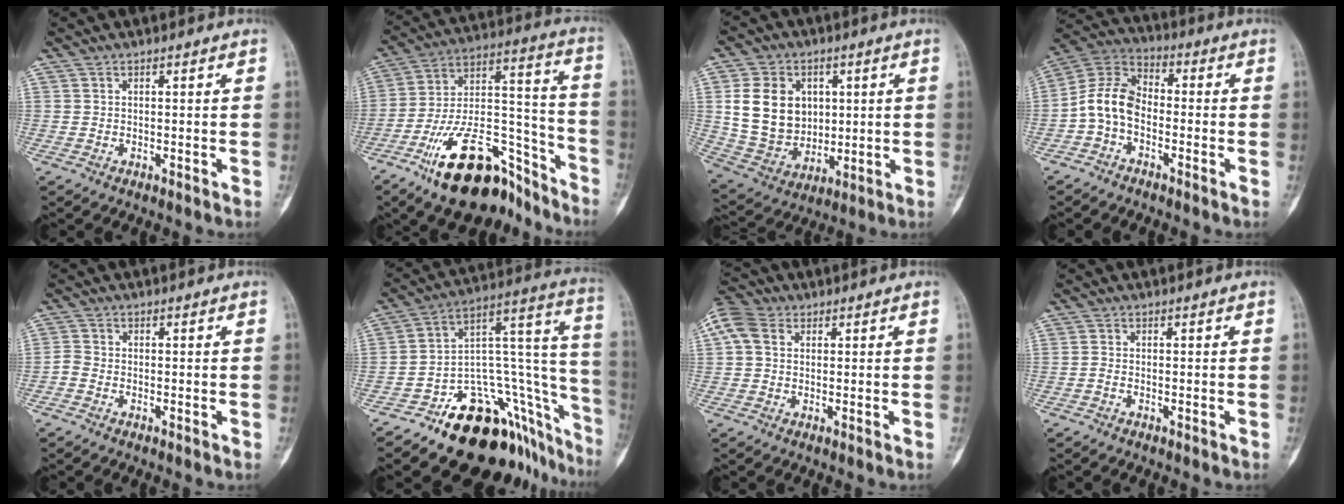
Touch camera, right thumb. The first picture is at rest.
{"total": 22.5, "force": [-15.4, 9.8, 13.2], "torque": [-0.210, 0.108, -0.259]}
{"total": 14.8, "force": [2.9, 11.9, 8.4], "torque": [-0.123, -0.006, 0.071]}
{"total": 9.3, "force": [-2.4, 6.3, 6.4], "torque": [-0.116, 0.037, -0.063]}
{"total": 1.6, "force": [-1.0, 0.9, 0.9], "torque": [-0.023, 0.002, -0.027]}
{"total": 27.4, "force": [-15.0, 13.1, 18.8], "torque": [-0.139, 0.138, -0.212]}
{"total": 6.4, "force": [1.9, 4.8, 3.8], "torque": [-0.088, 0.019, 0.032]}
{"total": 0.7, "force": [-0.3, 0.3, 0.5], "torque": [-0.010, 0.001, -0.008]}